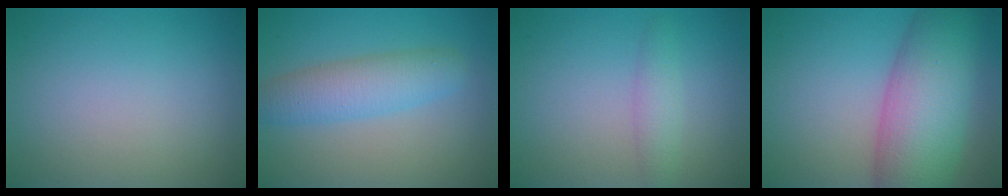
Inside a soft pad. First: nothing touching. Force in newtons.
{"total": 4.1, "press": 4.1, "slide": 0.1}
{"total": 1.9, "press": 1.9, "slide": 0.1}
{"total": 11.0, "press": 11.0, "slide": 0.3}